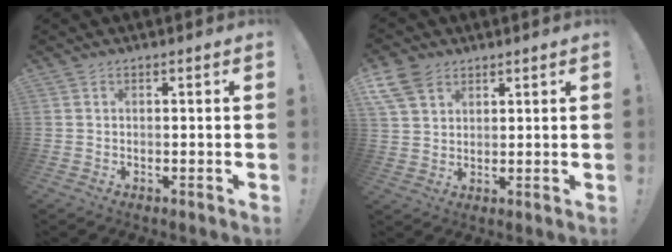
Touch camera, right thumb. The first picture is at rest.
{"total": 8.6, "force": [5.1, 5.5, 4.2], "torque": [-0.089, -0.016, 0.103]}